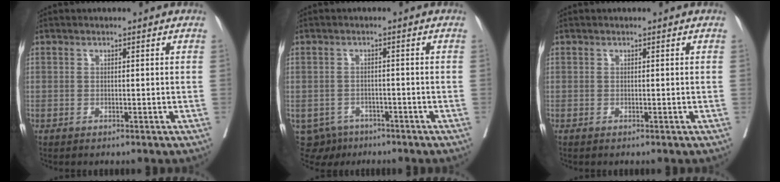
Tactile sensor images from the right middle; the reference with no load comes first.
{"total": 4.5, "force": [-3.1, 3.2, 0.3], "torque": [0.003, 0.003, -0.044]}
{"total": 0.0}